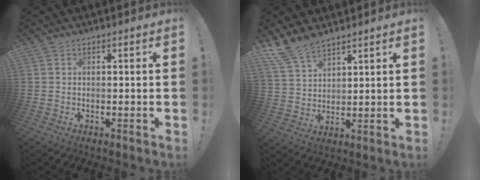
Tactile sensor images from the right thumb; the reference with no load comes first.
{"total": 9.1, "force": [7.8, 3.5, 3.1], "torque": [-0.071, -0.044, 0.155]}